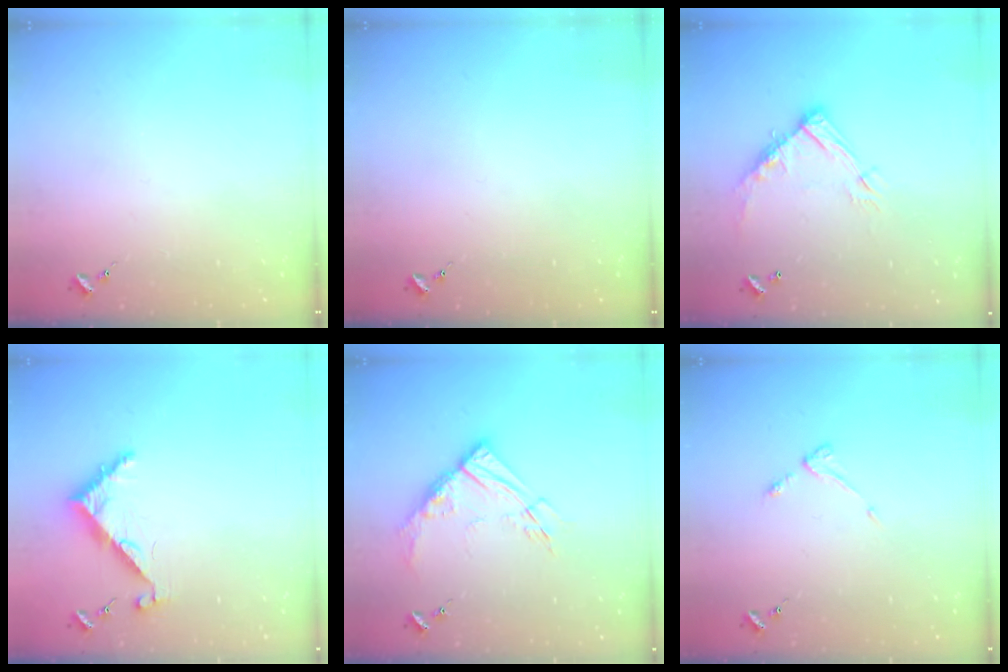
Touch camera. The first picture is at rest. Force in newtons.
{"total": 0.0}
{"total": 13.2, "press": 13.1, "slide": 0.8}
{"total": 6.3, "press": 6.3, "slide": 0.5}
{"total": 12.7, "press": 12.6, "slide": 1.3}
{"total": 4.7, "press": 4.7, "slide": 0.7}